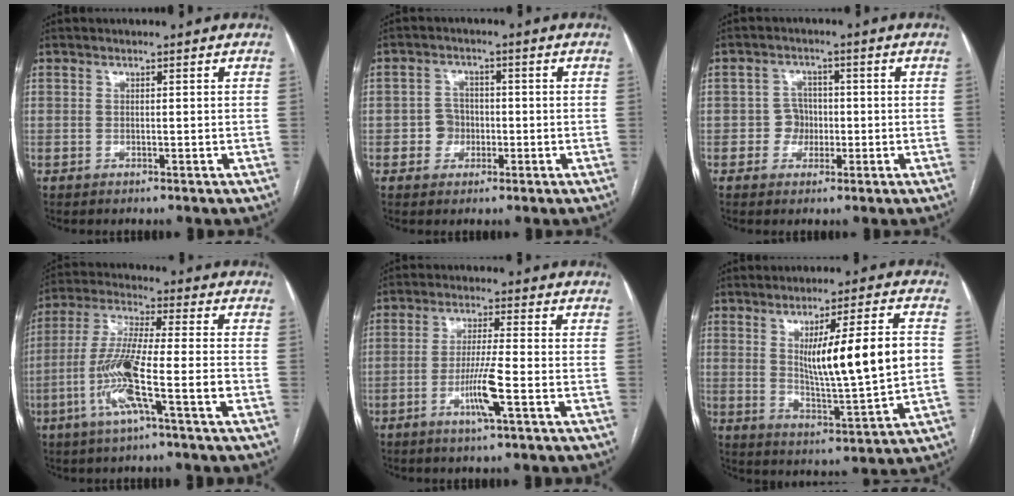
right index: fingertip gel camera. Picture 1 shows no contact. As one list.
[{"total": 3.5, "force": [-0.9, 3.2, 1.0], "torque": [-0.012, 0.013, -0.014]}, {"total": 3.4, "force": [-0.7, 3.2, 0.9], "torque": [-0.007, 0.013, -0.010]}, {"total": 12.1, "force": [-4.4, 0.2, 11.3], "torque": [-0.232, -0.001, -0.089]}, {"total": 6.5, "force": [-2.5, -0.4, 6.0], "torque": [-0.116, -0.010, -0.048]}, {"total": 14.0, "force": [1.7, 0.7, 13.9], "torque": [-0.220, -0.004, 0.033]}]